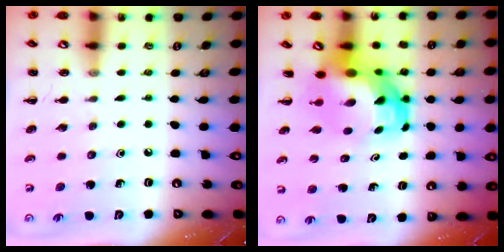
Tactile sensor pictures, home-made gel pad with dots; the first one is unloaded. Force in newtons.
{"total": 7.3, "press": 7.0, "slide": 2.0}